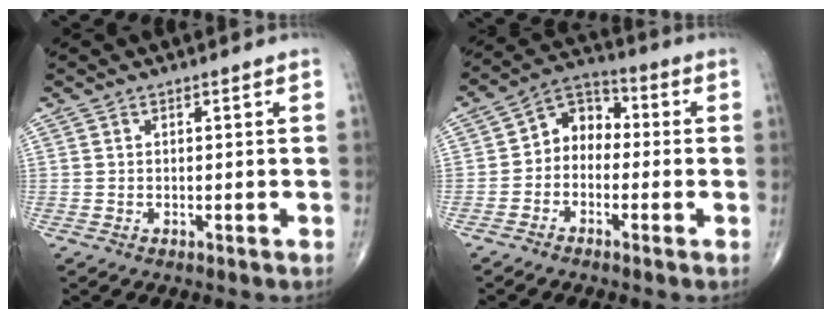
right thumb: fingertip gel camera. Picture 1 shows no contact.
{"total": 7.3, "force": [-1.1, 5.7, 4.4], "torque": [-0.039, 0.035, -0.041]}